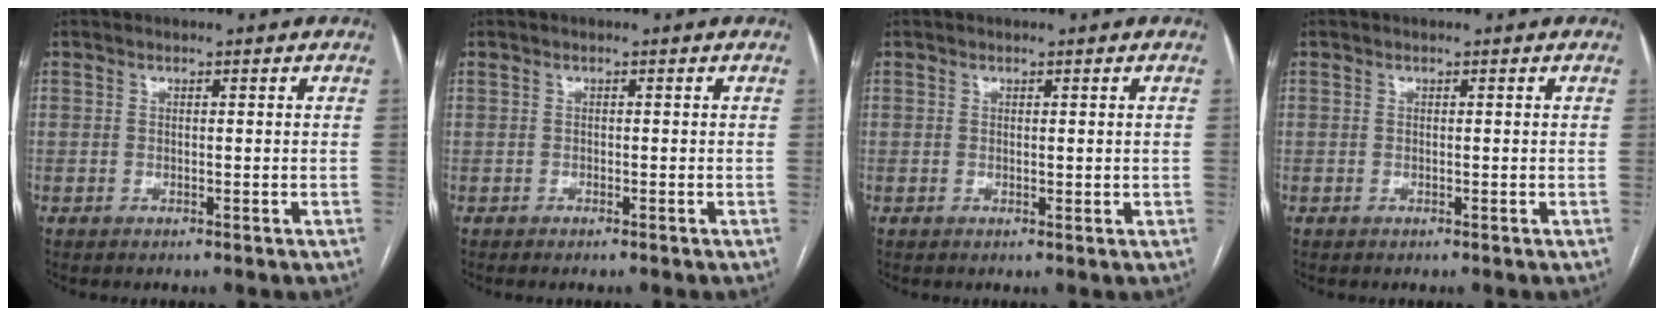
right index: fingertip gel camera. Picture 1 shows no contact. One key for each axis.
{"total": 0.5, "fx": -0.4, "fy": 0.2, "fz": 0.3, "tx": -0.010, "ty": -0.002, "tz": -0.003}
{"total": 1.0, "fx": 0.3, "fy": 0.5, "fz": 0.8, "tx": -0.012, "ty": -0.004, "tz": 0.008}
{"total": 0.0}